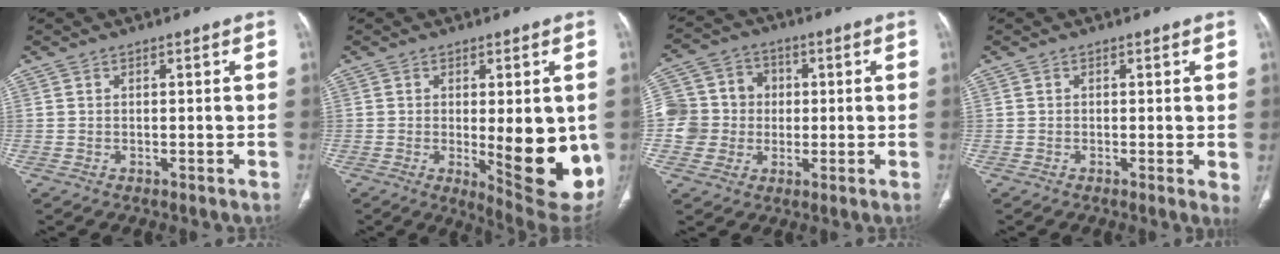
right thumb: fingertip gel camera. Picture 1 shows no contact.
{"total": 15.6, "force": [-1.9, 5.1, 14.6], "torque": [-0.168, -0.030, -0.007]}
{"total": 11.4, "force": [-0.3, 10.8, 3.5], "torque": [-0.042, 0.026, -0.005]}
{"total": 2.1, "force": [0.1, 0.5, 2.0], "torque": [-0.028, -0.007, -0.004]}